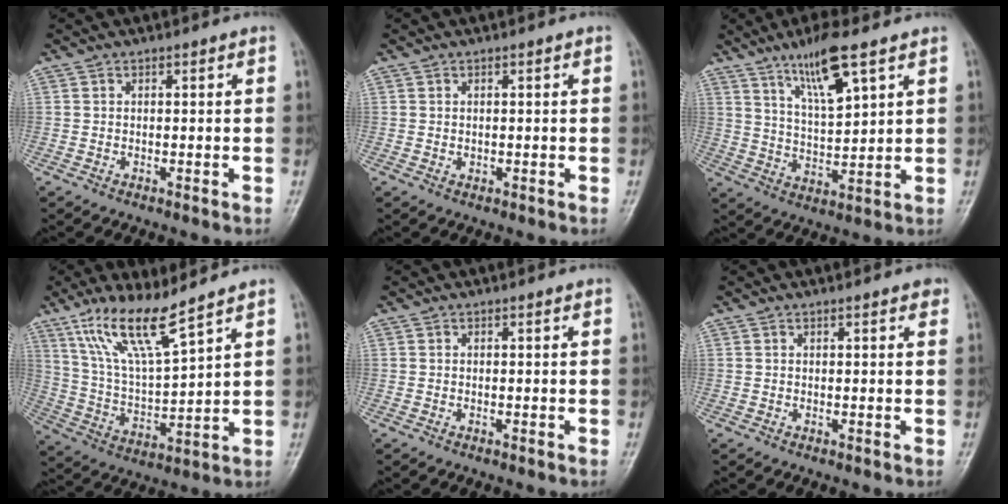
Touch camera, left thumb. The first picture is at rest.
{"total": 0.8, "force": [0.1, 0.6, 0.5], "torque": [-0.005, 0.000, 0.004]}
{"total": 10.1, "force": [6.2, 2.0, 7.7], "torque": [-0.138, -0.034, 0.119]}
{"total": 12.6, "force": [9.0, 1.9, 8.7], "torque": [-0.163, -0.049, 0.187]}
{"total": 0.0}
{"total": 1.6, "force": [1.0, 0.5, 1.2], "torque": [-0.013, 0.000, 0.009]}